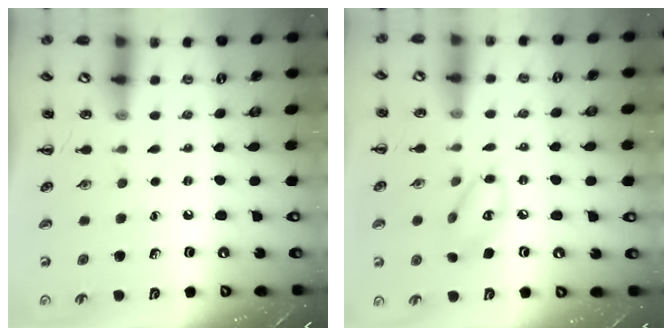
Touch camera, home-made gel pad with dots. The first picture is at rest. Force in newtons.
{"total": 8.7, "press": 8.6, "slide": 1.1}